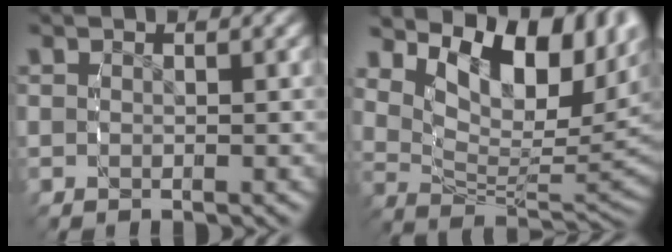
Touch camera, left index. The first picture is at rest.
{"total": 12.0, "force": [3.8, 6.3, 9.4], "torque": [-0.133, 0.006, 0.059]}